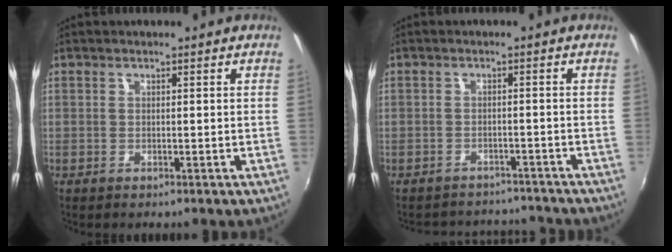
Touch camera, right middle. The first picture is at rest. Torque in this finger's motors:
{"motor_torque": [0.40, -0.43, -0.06, -0.07]}